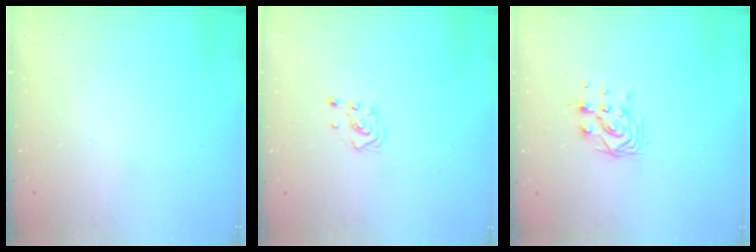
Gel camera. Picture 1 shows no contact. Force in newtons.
{"total": 2.8, "press": 2.8, "slide": 0.3}
{"total": 8.8, "press": 8.8, "slide": 0.6}